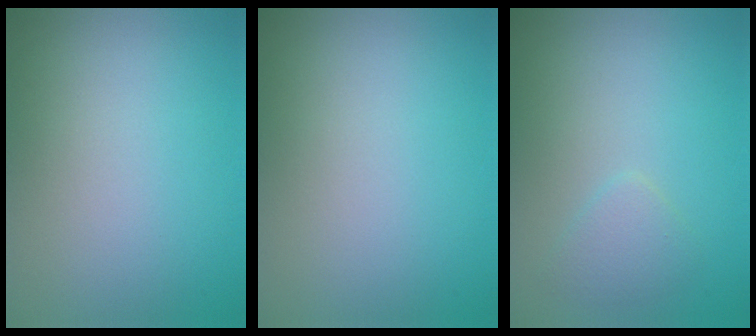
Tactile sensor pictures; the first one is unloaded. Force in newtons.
{"total": 0.0}
{"total": 1.4, "press": 1.4, "slide": 0.0}